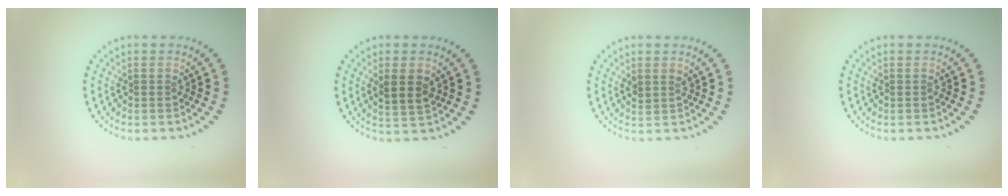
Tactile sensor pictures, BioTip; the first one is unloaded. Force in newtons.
{"total": 2.6, "press": 2.4, "slide": 0.9}
{"total": 1.1, "press": 0.9, "slide": 0.6}
{"total": 0.0}